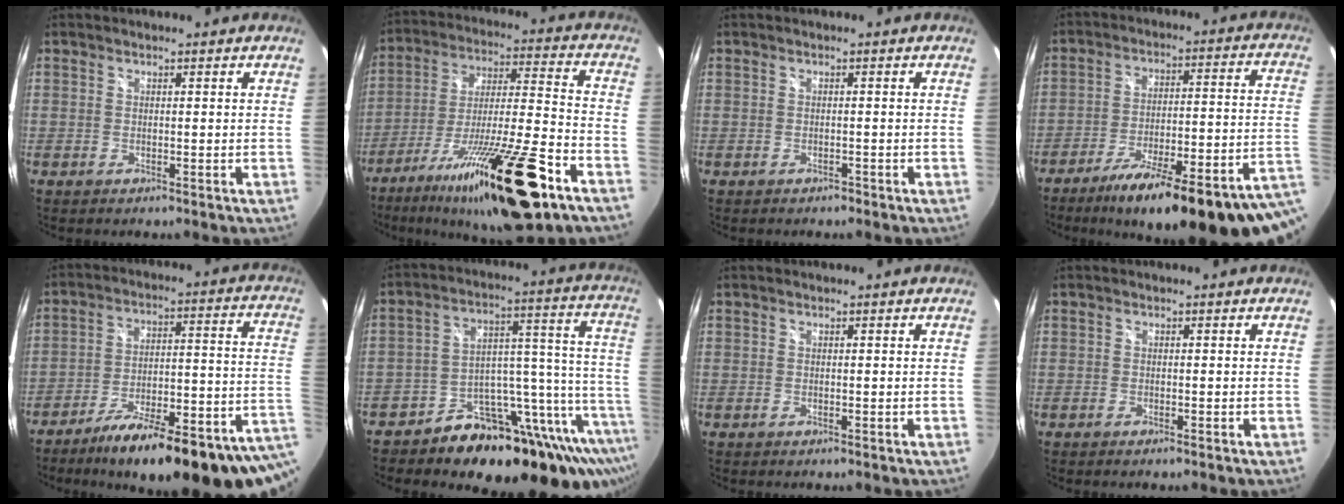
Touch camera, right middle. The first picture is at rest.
{"total": 24.5, "force": [-15.4, 3.5, 18.7], "torque": [-0.331, -0.036, -0.254]}
{"total": 0.9, "force": [-0.8, 0.4, 0.2], "torque": [-0.006, -0.001, -0.011]}
{"total": 22.8, "force": [-11.5, 2.6, 19.5], "torque": [-0.245, -0.030, -0.149]}
{"total": 22.6, "force": [-11.0, 4.8, 19.1], "torque": [-0.248, -0.027, -0.150]}
{"total": 23.3, "force": [-14.8, 10.7, 14.5], "torque": [-0.161, 0.020, -0.219]}
{"total": 0.0}
{"total": 0.6, "force": [-0.5, 0.0, 0.3], "torque": [-0.004, -0.001, -0.010]}